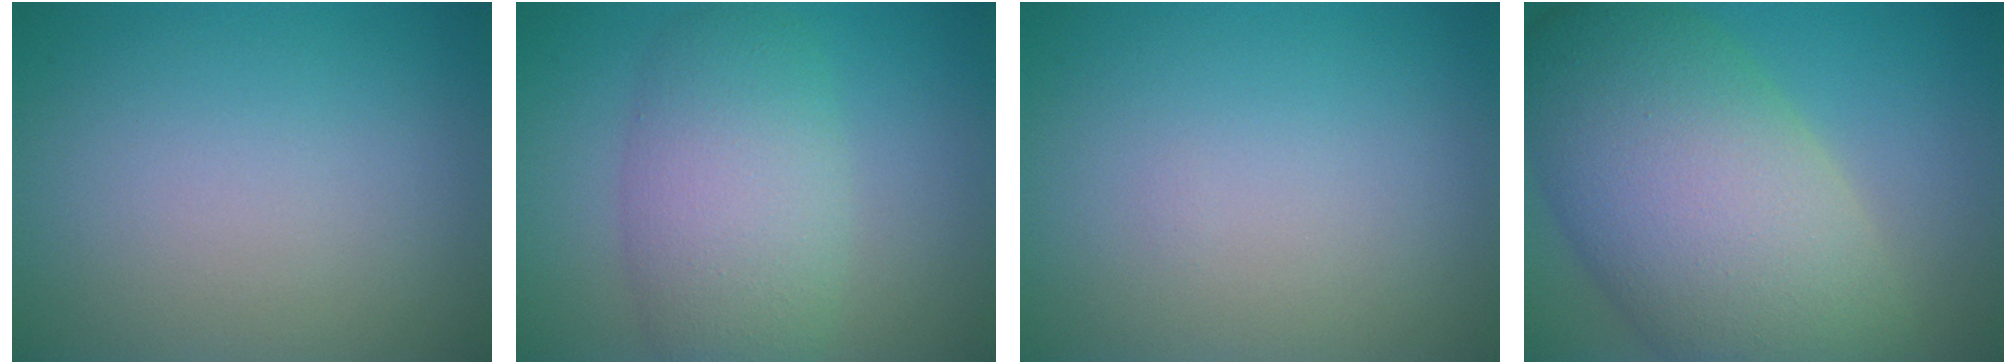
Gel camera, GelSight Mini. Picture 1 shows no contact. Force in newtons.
{"total": 6.2, "press": 6.2, "slide": 0.4}
{"total": 0.0}
{"total": 13.8, "press": 13.8, "slide": 0.8}